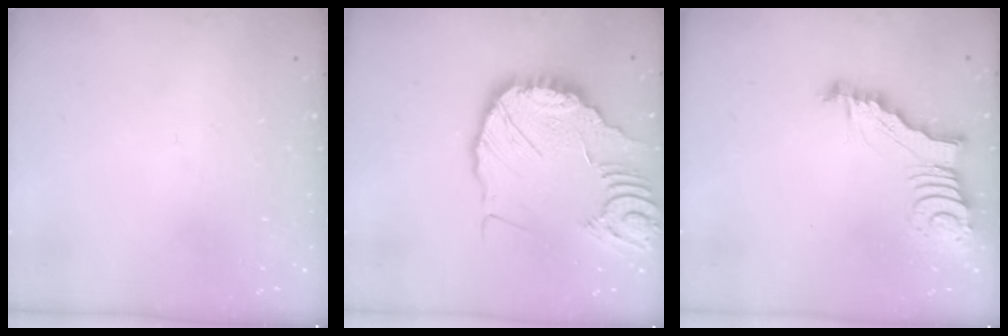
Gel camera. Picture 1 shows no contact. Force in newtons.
{"total": 14.1, "press": 14.0, "slide": 1.9}
{"total": 4.4, "press": 4.3, "slide": 0.4}